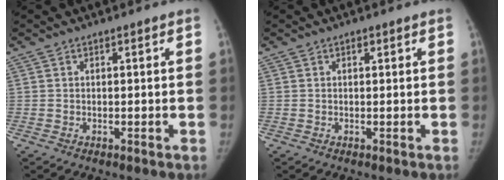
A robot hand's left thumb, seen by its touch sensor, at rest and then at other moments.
{"total": 0.6, "force": [0.3, 0.4, 0.4], "torque": [-0.001, 0.000, 0.003]}